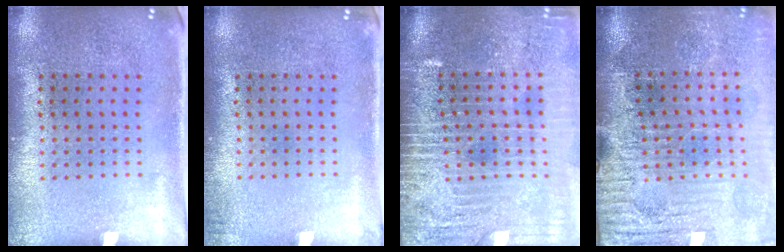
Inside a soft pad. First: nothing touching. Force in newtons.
{"total": 0.9, "press": 0.9, "slide": 0.2}
{"total": 4.5, "press": 3.8, "slide": 2.4}
{"total": 4.6, "press": 4.0, "slide": 2.4}